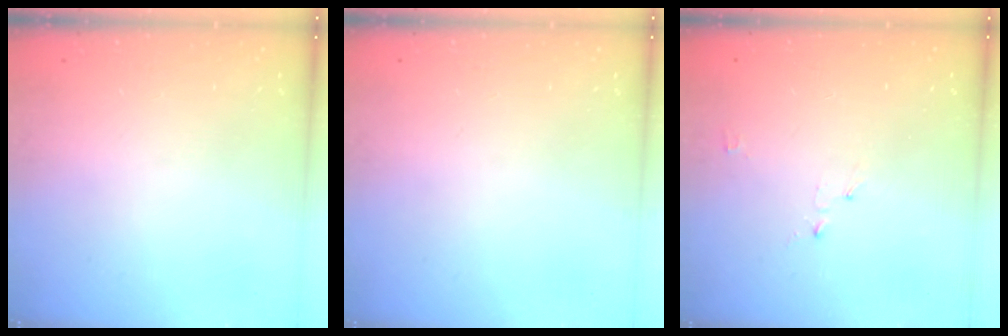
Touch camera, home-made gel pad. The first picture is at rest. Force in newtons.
{"total": 0.0}
{"total": 2.4, "press": 2.4, "slide": 0.3}